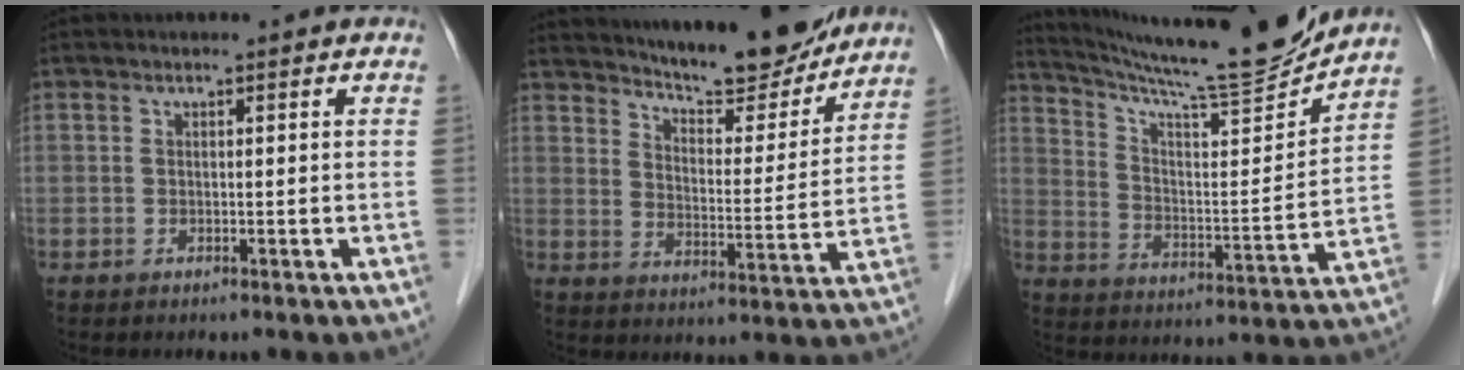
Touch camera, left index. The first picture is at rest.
{"total": 16.3, "force": [14.8, 2.2, 6.3], "torque": [-0.095, -0.023, 0.208]}
{"total": 17.5, "force": [16.4, -1.3, 6.1], "torque": [-0.109, -0.044, 0.254]}